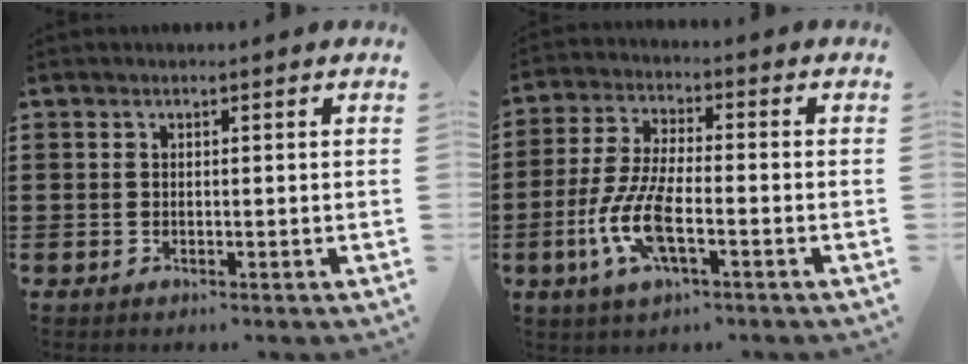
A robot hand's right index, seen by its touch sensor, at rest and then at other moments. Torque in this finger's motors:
{"motor_torque": [2.14, 0.00, 0.89, 0.21]}